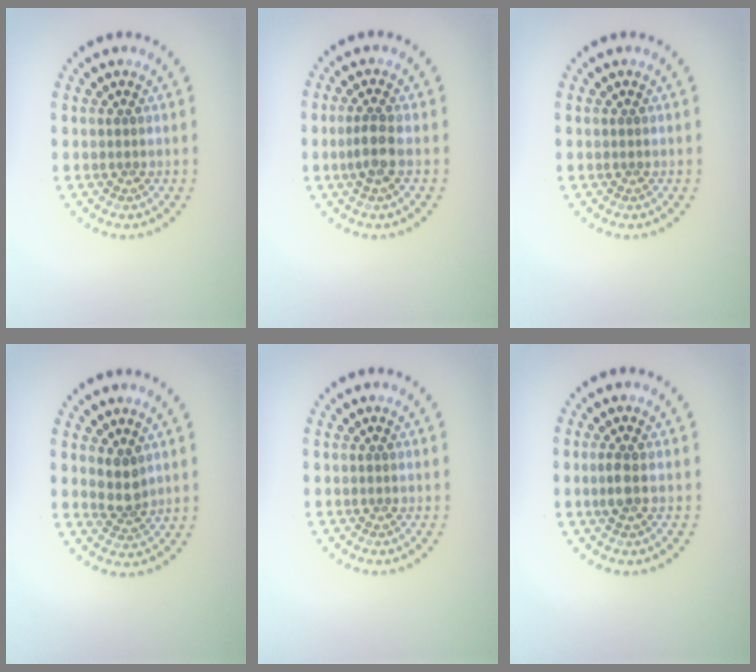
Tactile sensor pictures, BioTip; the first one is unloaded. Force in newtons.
{"total": 2.0, "press": 1.8, "slide": 0.8}
{"total": 0.0}
{"total": 2.1, "press": 1.7, "slide": 1.1}
{"total": 0.0}
{"total": 1.4, "press": 1.3, "slide": 0.4}